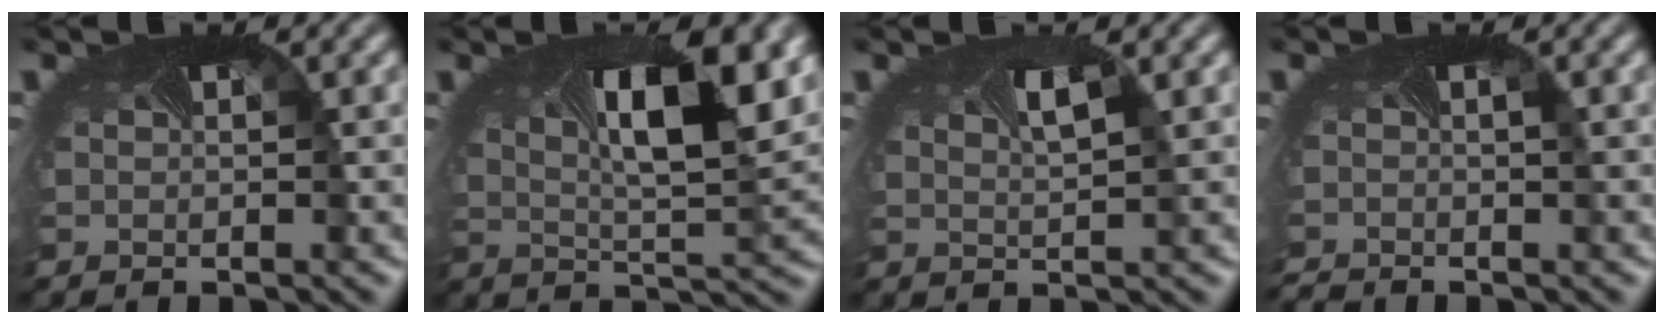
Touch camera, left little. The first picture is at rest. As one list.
[{"total": 8.9, "force": [2.7, 3.1, 7.9], "torque": [-0.129, -0.007, 0.044]}, {"total": 1.5, "force": [0.8, 0.1, 1.3], "torque": [-0.024, 0.001, 0.013]}, {"total": 1.7, "force": [-1.6, 0.0, 0.6], "torque": [-0.014, -0.013, -0.031]}]